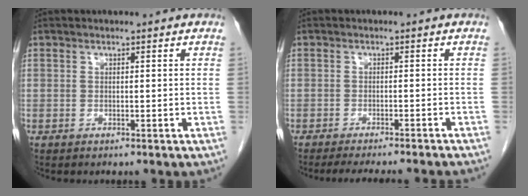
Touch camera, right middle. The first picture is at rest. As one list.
[{"total": 10.2, "force": [-9.2, 0.0, 4.4], "torque": [-0.041, -0.017, -0.116]}]